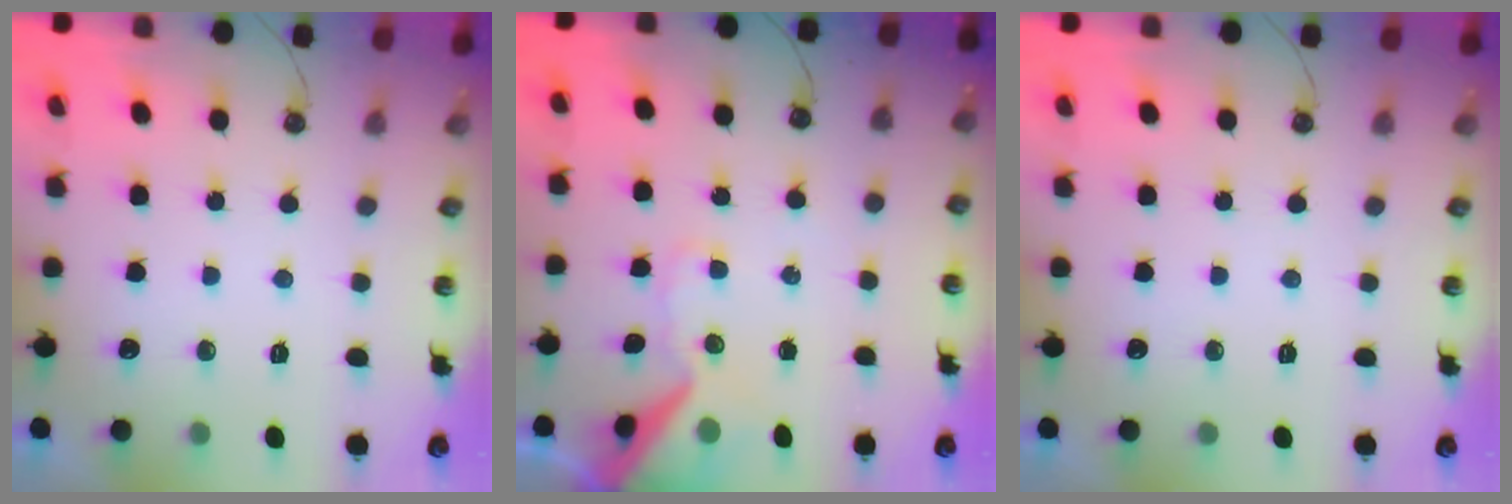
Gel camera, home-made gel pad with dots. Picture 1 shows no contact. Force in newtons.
{"total": 12.4, "press": 12.3, "slide": 1.6}
{"total": 0.0}